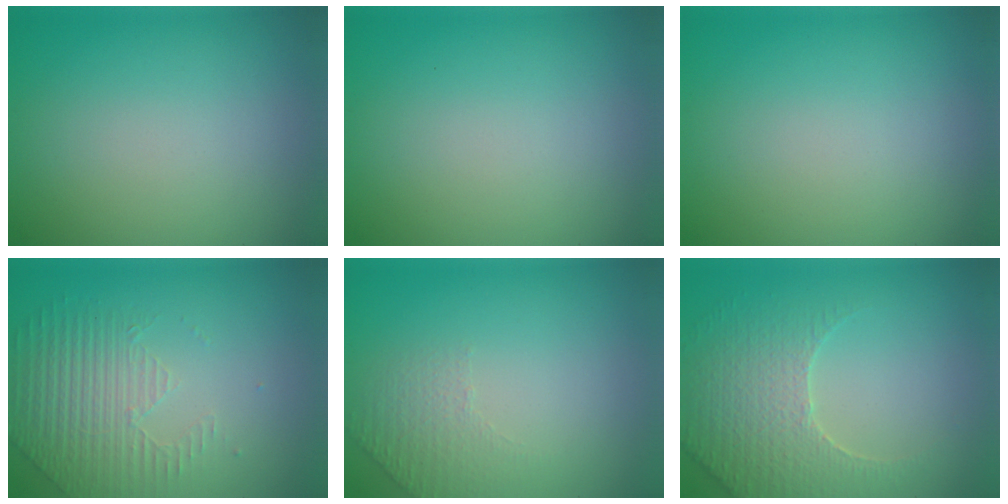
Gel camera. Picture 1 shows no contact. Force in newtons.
{"total": 0.0}
{"total": 0.0}
{"total": 2.1, "press": 1.8, "slide": 1.0}
{"total": 1.3, "press": 0.8, "slide": 1.1}
{"total": 3.8, "press": 3.7, "slide": 0.9}